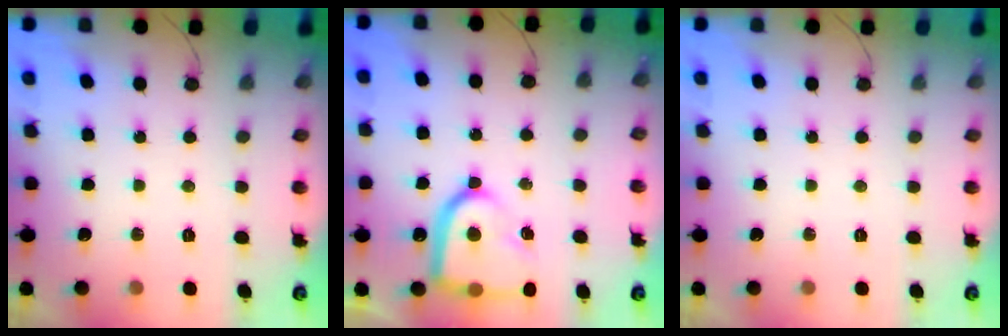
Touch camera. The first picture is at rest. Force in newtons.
{"total": 16.3, "press": 16.2, "slide": 1.7}
{"total": 0.0}